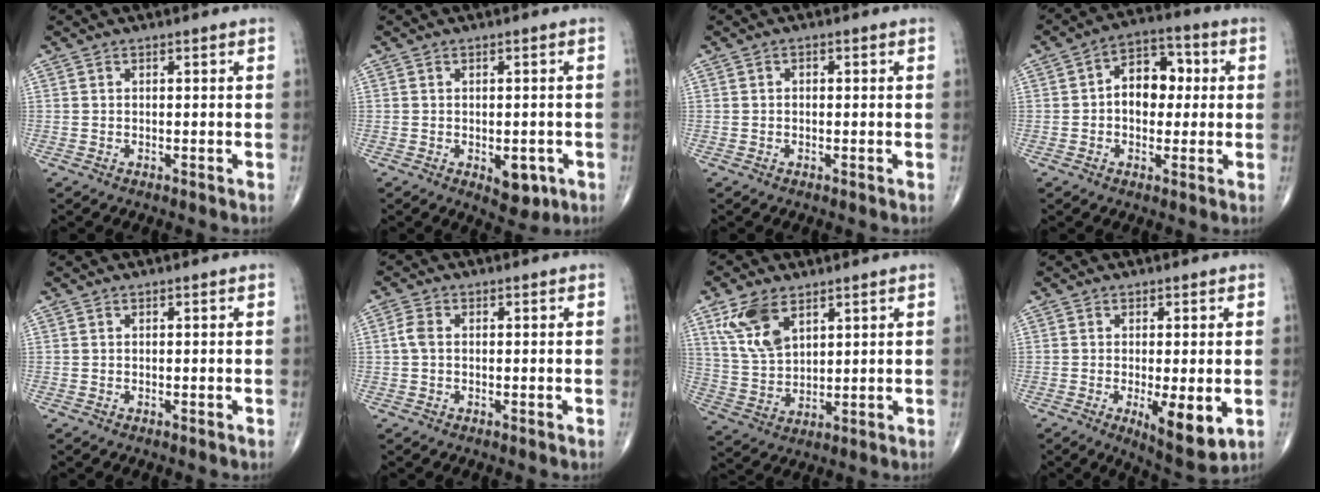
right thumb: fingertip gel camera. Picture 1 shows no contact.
{"total": 5.0, "force": [-1.7, 2.7, 3.8], "torque": [-0.029, -0.003, -0.013]}
{"total": 0.8, "force": [0.1, 0.6, 0.5], "torque": [-0.008, 0.003, 0.000]}
{"total": 9.6, "force": [0.7, 6.7, 6.8], "torque": [-0.072, 0.024, 0.003]}
{"total": 0.0}
{"total": 2.3, "force": [0.0, 1.4, 1.8], "torque": [-0.041, 0.004, -0.005]}
{"total": 9.9, "force": [5.3, 5.3, 6.5], "torque": [-0.121, -0.018, 0.115]}
{"total": 8.3, "force": [-1.9, 2.5, 7.6], "torque": [-0.113, -0.025, -0.026]}